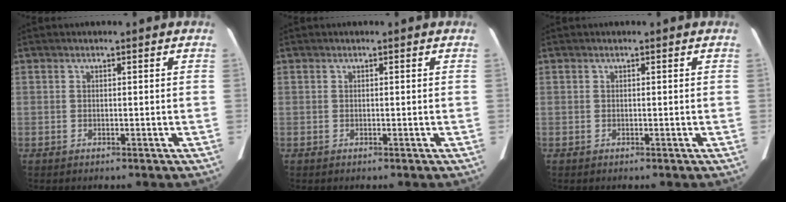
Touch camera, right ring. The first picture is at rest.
{"total": 0.0}
{"total": 0.0}